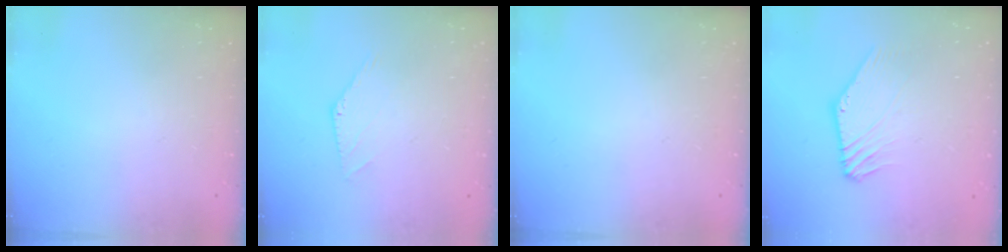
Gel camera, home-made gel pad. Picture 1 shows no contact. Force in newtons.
{"total": 0.8, "press": 0.8, "slide": 0.1}
{"total": 0.0}
{"total": 3.6, "press": 3.6, "slide": 0.2}